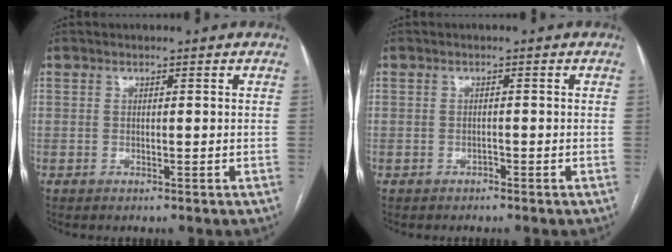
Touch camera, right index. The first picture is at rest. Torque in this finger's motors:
{"motor_torque": [-0.10, 0.07, -0.06, -0.04]}